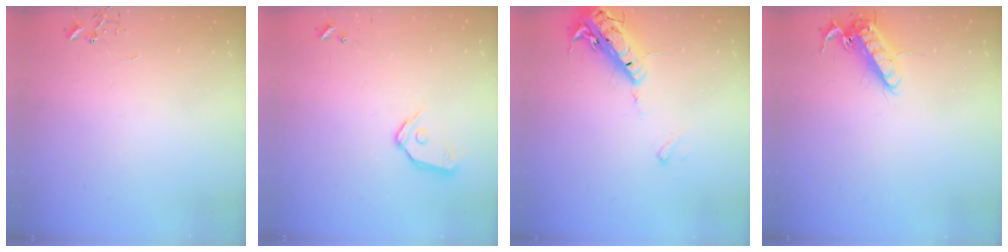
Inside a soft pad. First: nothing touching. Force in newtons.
{"total": 9.8, "press": 9.8, "slide": 0.9}
{"total": 17.5, "press": 17.2, "slide": 3.6}
{"total": 13.8, "press": 13.7, "slide": 2.0}